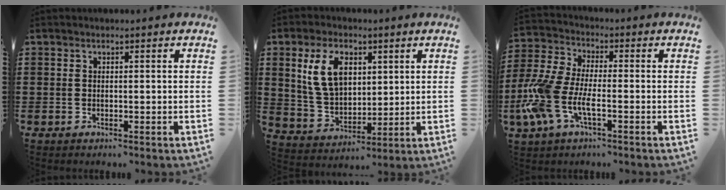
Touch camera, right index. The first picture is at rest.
{"total": 9.3, "force": [3.1, 5.8, 6.4], "torque": [-0.151, 0.010, 0.053]}
{"total": 8.7, "force": [-3.2, 3.5, 7.3], "torque": [-0.202, -0.020, -0.069]}